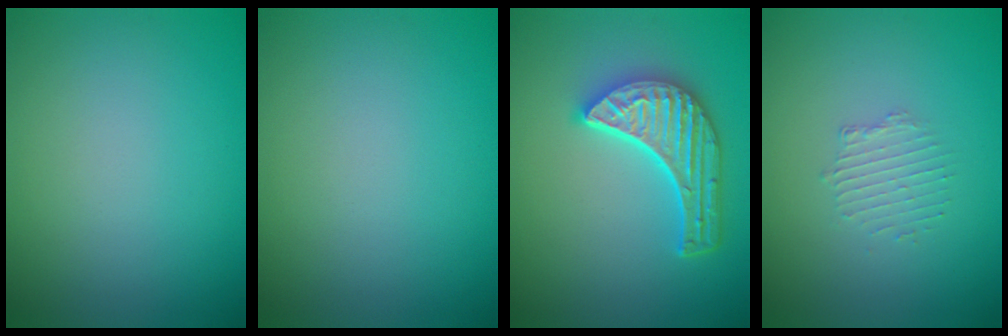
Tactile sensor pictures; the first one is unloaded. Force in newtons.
{"total": 0.0}
{"total": 5.7, "press": 4.3, "slide": 3.6}
{"total": 1.3, "press": 0.7, "slide": 1.1}